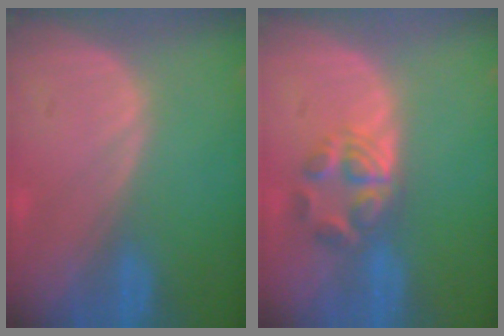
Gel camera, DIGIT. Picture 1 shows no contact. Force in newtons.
{"total": 5.7, "press": 4.8, "slide": 3.2}